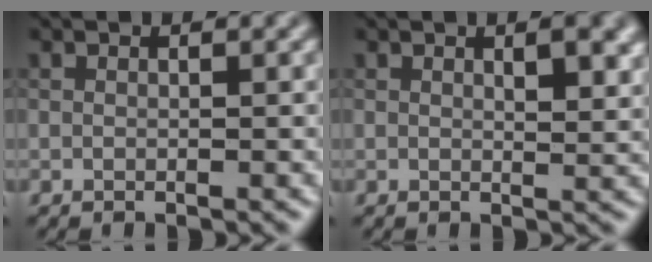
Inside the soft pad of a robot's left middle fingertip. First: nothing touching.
{"total": 2.9, "force": [1.3, 0.9, 2.4], "torque": [-0.029, -0.002, 0.022]}